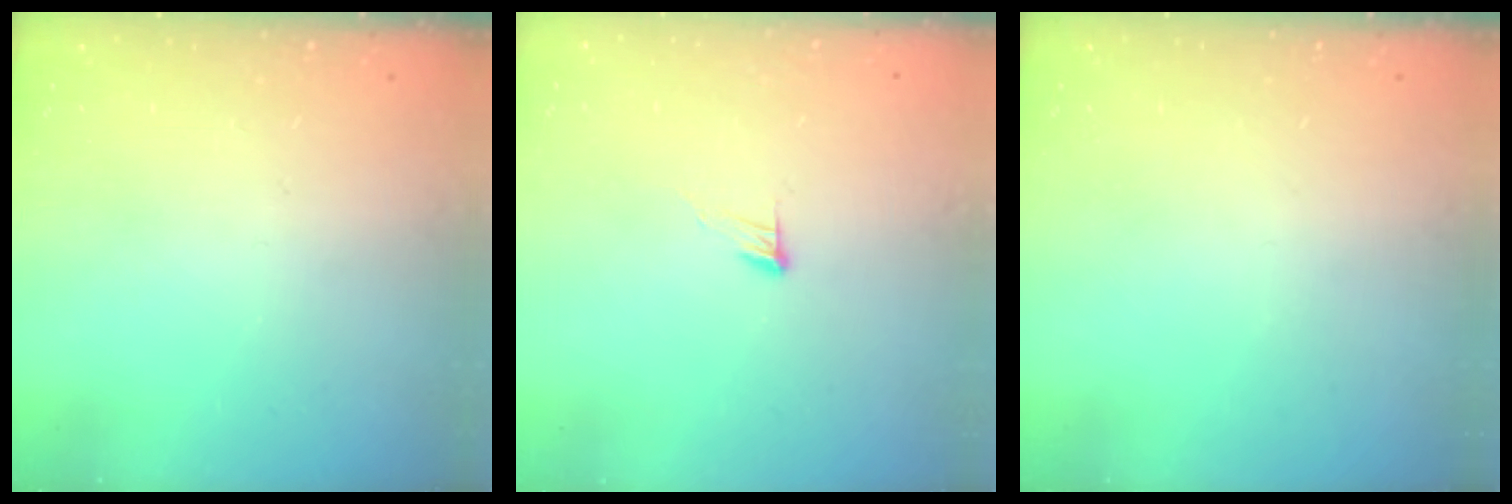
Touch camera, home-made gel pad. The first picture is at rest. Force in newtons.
{"total": 4.2, "press": 4.2, "slide": 0.4}
{"total": 0.0}